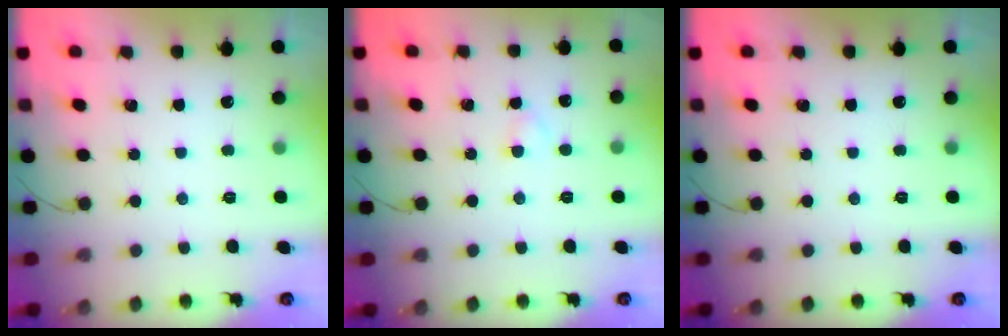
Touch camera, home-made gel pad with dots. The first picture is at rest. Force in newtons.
{"total": 1.8, "press": 1.5, "slide": 0.9}
{"total": 0.0}